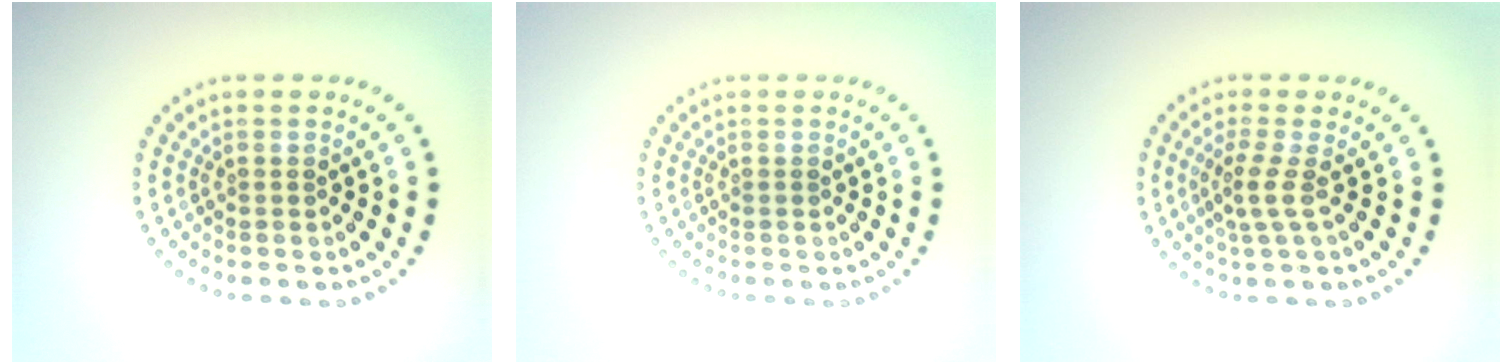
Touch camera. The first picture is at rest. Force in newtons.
{"total": 0.0}
{"total": 2.1, "press": 1.5, "slide": 1.5}